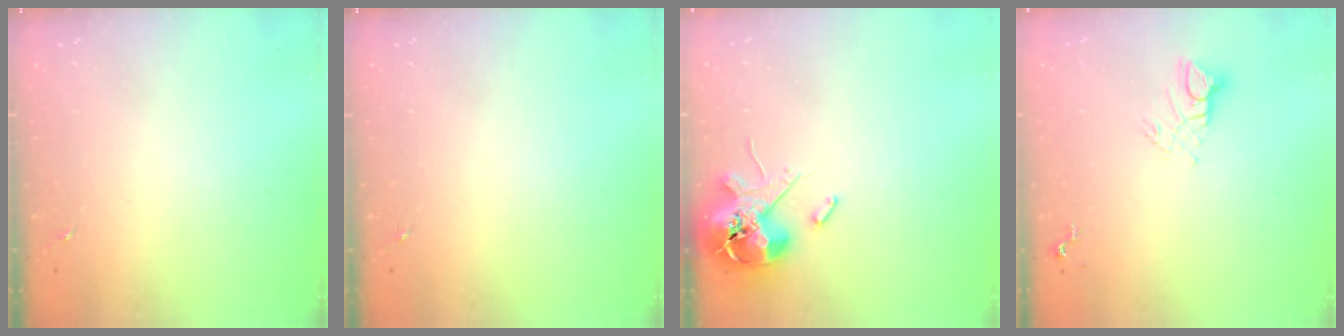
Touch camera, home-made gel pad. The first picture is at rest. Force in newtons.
{"total": 0.0}
{"total": 12.1, "press": 12.0, "slide": 2.0}
{"total": 6.0, "press": 6.0, "slide": 0.2}